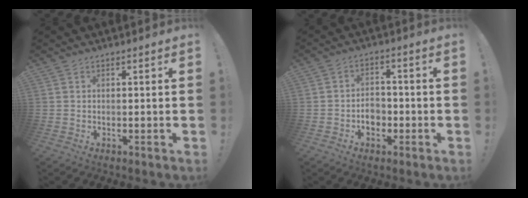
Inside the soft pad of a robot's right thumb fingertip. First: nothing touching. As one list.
[{"total": 6.2, "force": [-1.8, 4.9, 3.4], "torque": [-0.042, 0.006, -0.034]}]